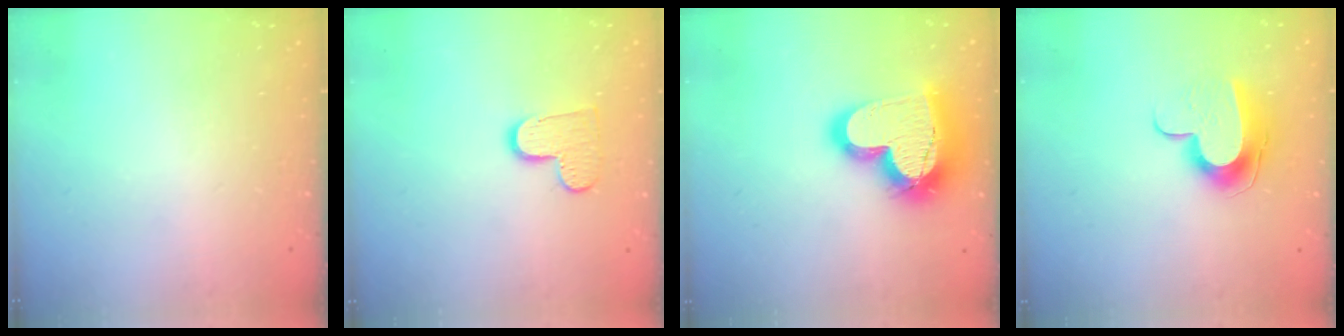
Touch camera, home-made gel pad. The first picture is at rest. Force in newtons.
{"total": 8.5, "press": 8.4, "slide": 0.4}
{"total": 23.1, "press": 23.0, "slide": 1.8}
{"total": 10.4, "press": 10.4, "slide": 0.3}